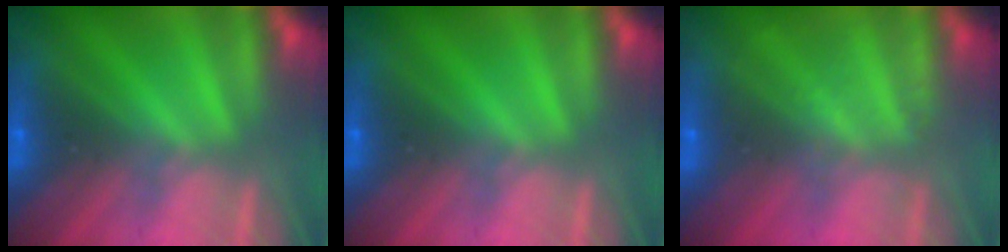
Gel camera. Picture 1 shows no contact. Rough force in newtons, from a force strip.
{"total": 0.0}
{"total": 1.9}